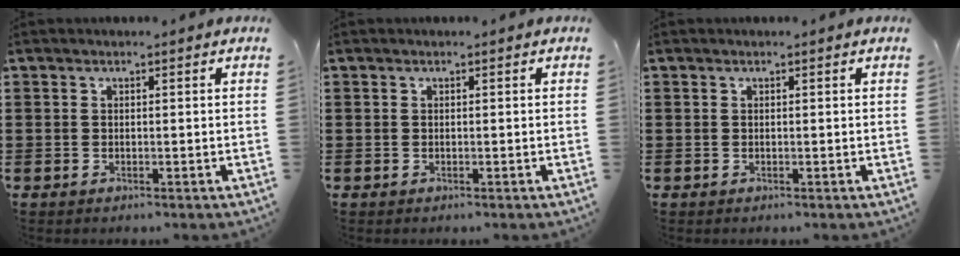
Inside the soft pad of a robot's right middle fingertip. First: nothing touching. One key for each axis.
{"total": 0.0}
{"total": 0.0}